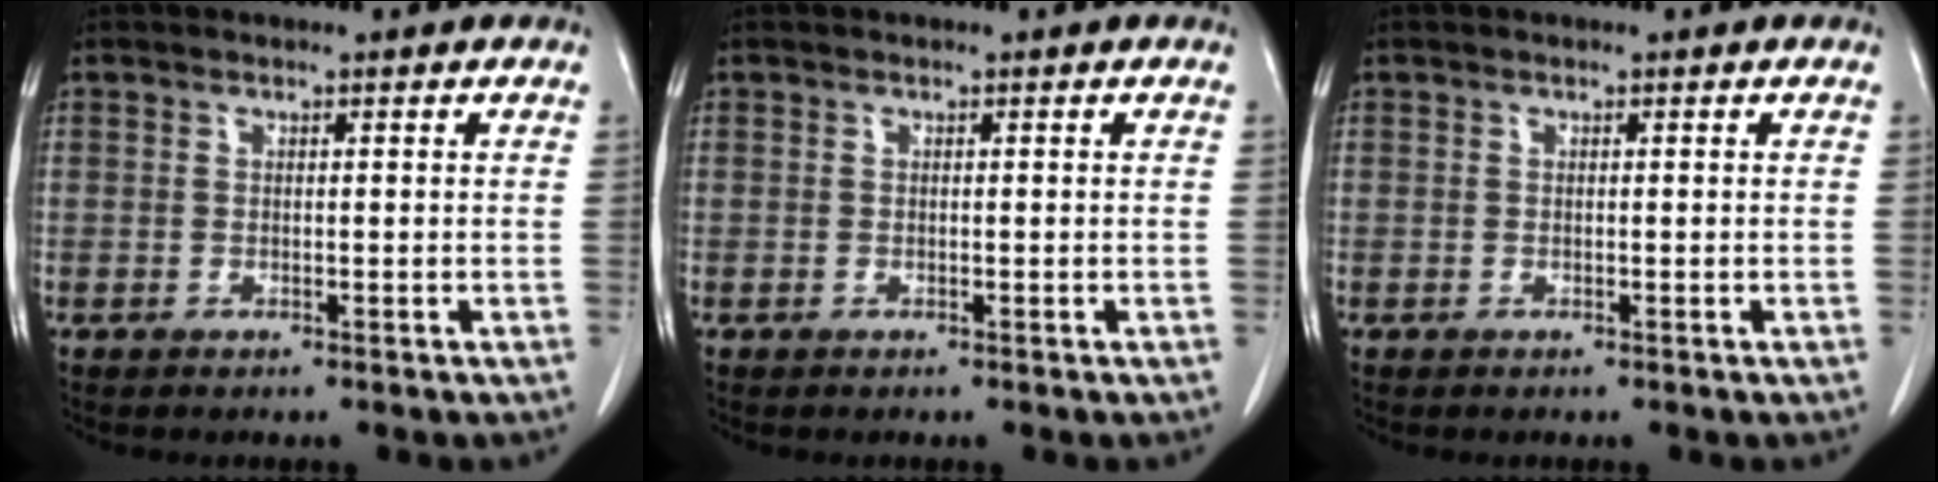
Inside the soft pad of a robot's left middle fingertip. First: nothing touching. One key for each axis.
{"total": 0.0}
{"total": 0.0}